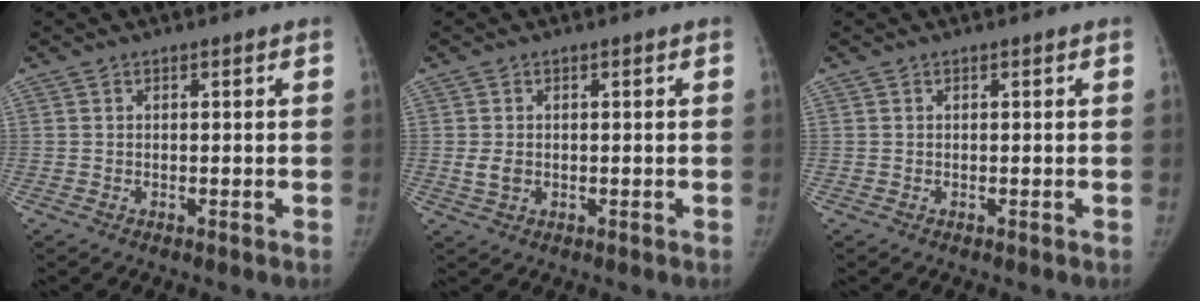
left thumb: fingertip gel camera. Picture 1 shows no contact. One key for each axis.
{"total": 2.3, "fx": -0.1, "fy": 1.8, "fz": 1.5, "tx": -0.023, "ty": -0.002, "tz": 0.000}
{"total": 0.0}